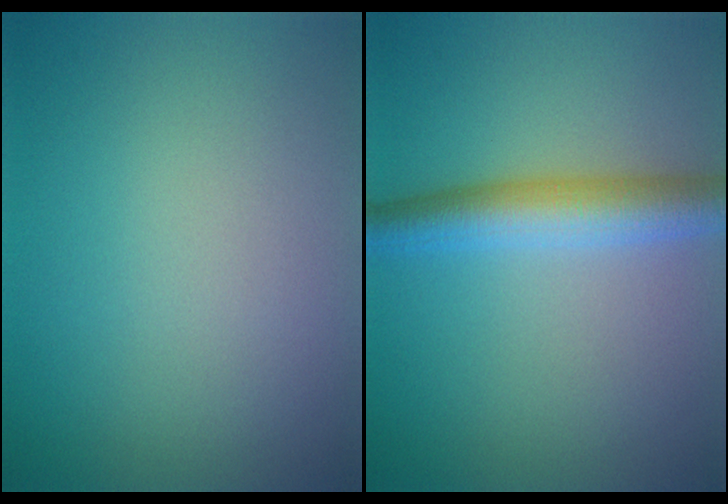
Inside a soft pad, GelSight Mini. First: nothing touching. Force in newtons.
{"total": 4.6, "press": 4.6, "slide": 0.1}